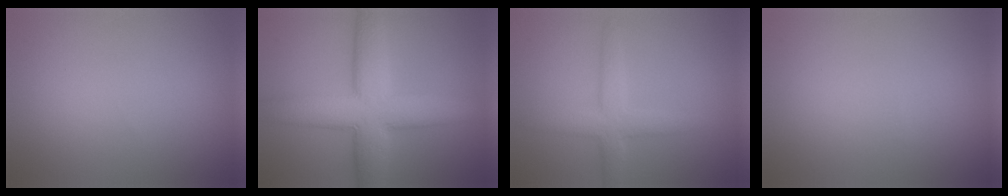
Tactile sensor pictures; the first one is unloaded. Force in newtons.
{"total": 9.8, "press": 9.8, "slide": 0.5}
{"total": 3.5, "press": 3.5, "slide": 0.0}
{"total": 0.0}